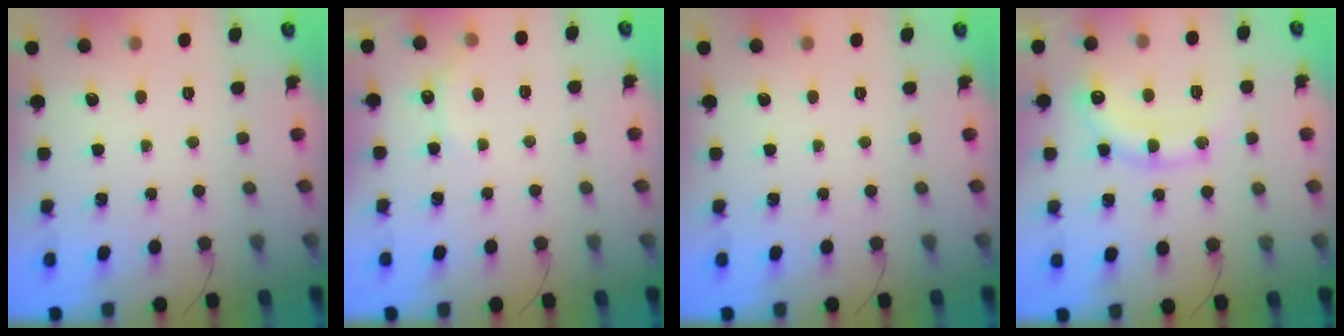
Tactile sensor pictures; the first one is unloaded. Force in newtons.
{"total": 3.3, "press": 3.2, "slide": 0.8}
{"total": 0.0}
{"total": 13.6, "press": 13.5, "slide": 1.3}